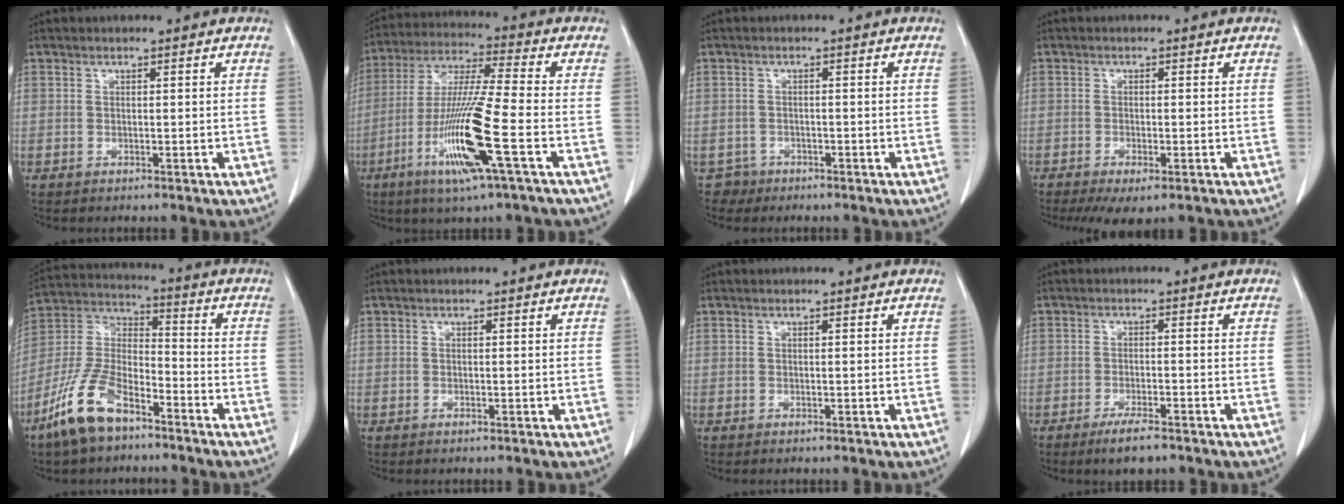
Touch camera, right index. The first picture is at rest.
{"total": 14.9, "force": [-5.4, -0.4, 13.9], "torque": [-0.286, -0.022, -0.107]}
{"total": 2.1, "force": [-1.3, 1.6, -0.6], "torque": [0.007, 0.009, -0.025]}
{"total": 4.8, "force": [-3.1, 1.3, 3.5], "torque": [-0.058, -0.013, -0.044]}
{"total": 12.9, "force": [-8.6, 5.2, 8.0], "torque": [-0.181, 0.001, -0.170]}
{"total": 0.0}
{"total": 0.0}
{"total": 4.4, "force": [-3.2, 0.7, 3.0], "torque": [-0.055, -0.007, -0.053]}